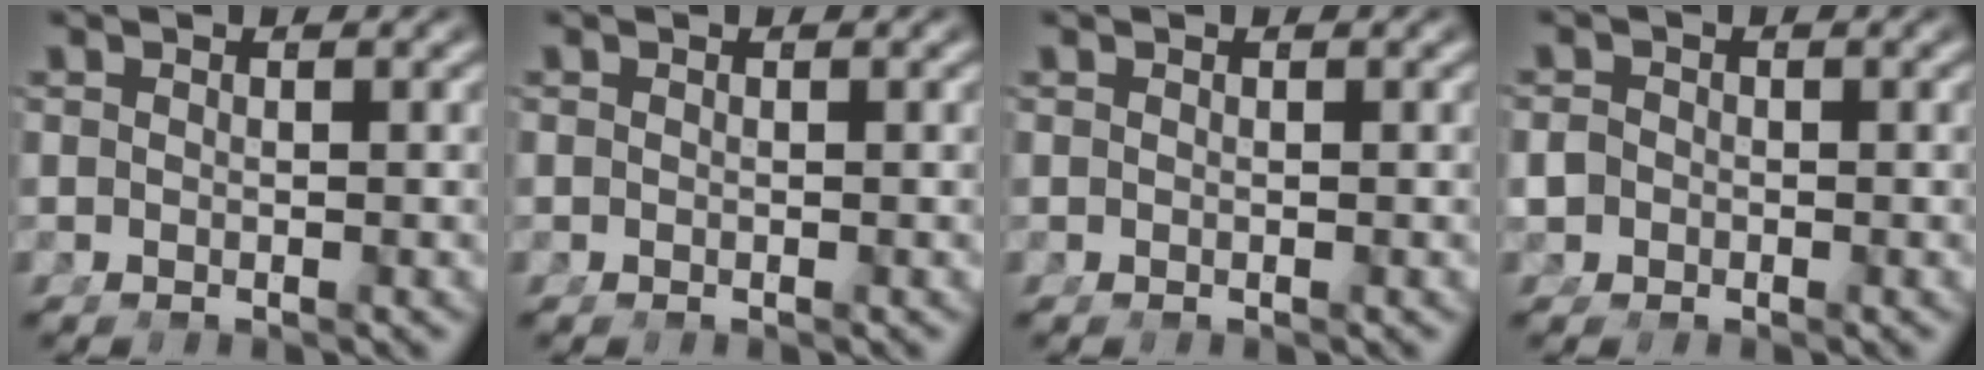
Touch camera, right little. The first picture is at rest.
{"total": 0.0}
{"total": 0.0}
{"total": 2.0, "force": [-0.9, 1.7, 0.6], "torque": [-0.021, -0.016, -0.010]}